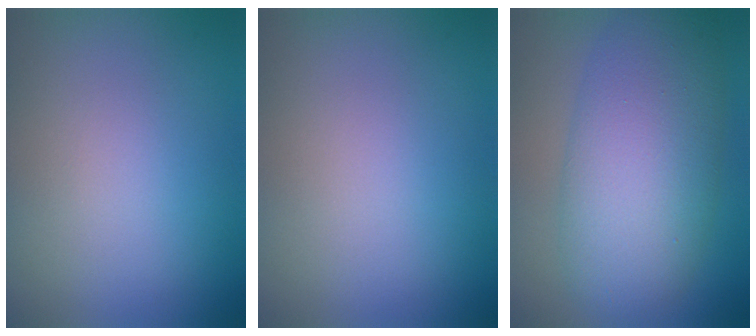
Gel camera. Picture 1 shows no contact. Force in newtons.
{"total": 0.0}
{"total": 9.1, "press": 9.1, "slide": 0.0}